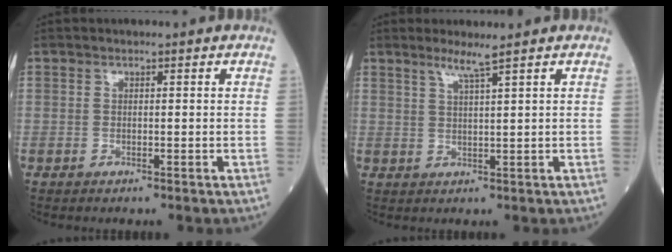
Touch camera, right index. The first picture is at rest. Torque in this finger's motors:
{"motor_torque": [0.23, 0.16, 0.06, 0.02]}